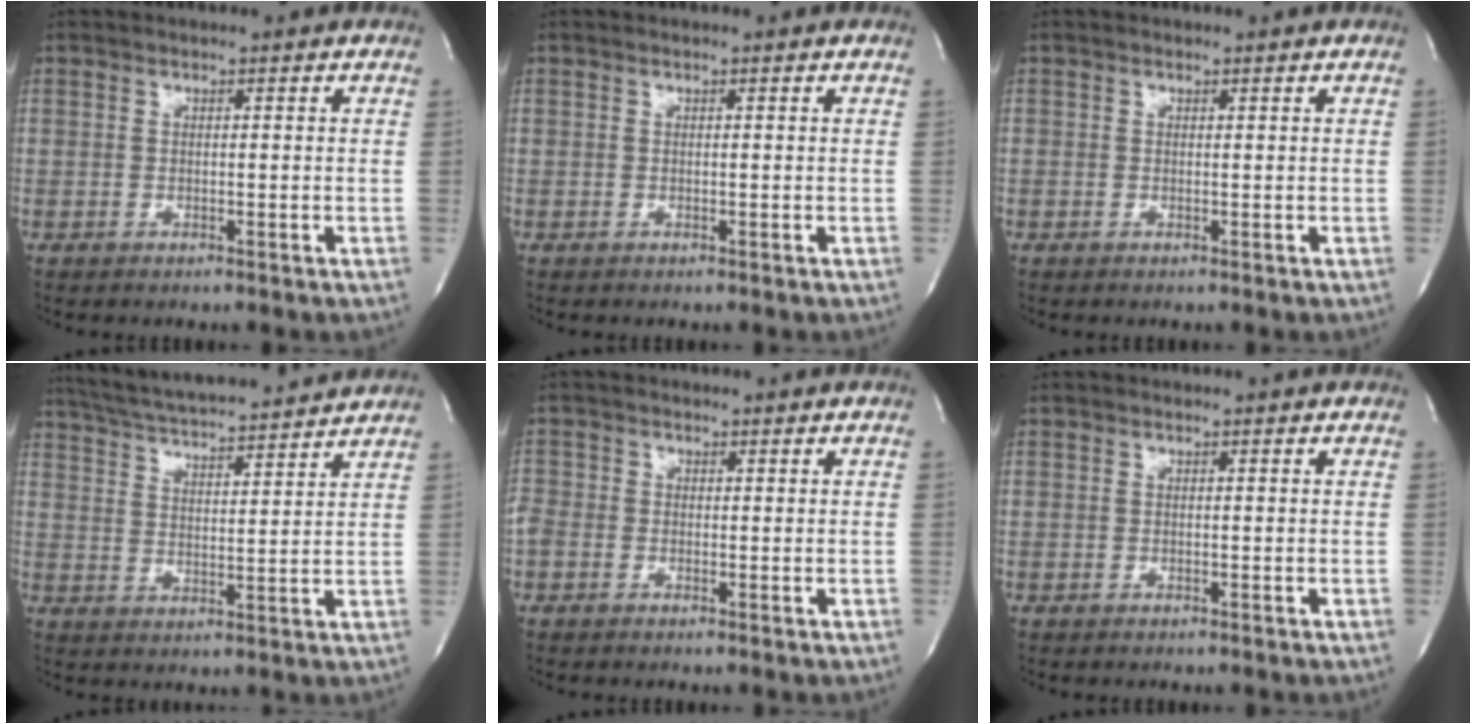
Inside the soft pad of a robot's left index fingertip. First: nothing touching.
{"total": 0.0}
{"total": 0.0}
{"total": 16.4, "force": [15.1, 1.3, 6.3], "torque": [-0.116, 0.022, 0.230]}
{"total": 2.9, "force": [-0.5, 2.5, 1.4], "torque": [-0.043, 0.009, -0.012]}
{"total": 0.0}